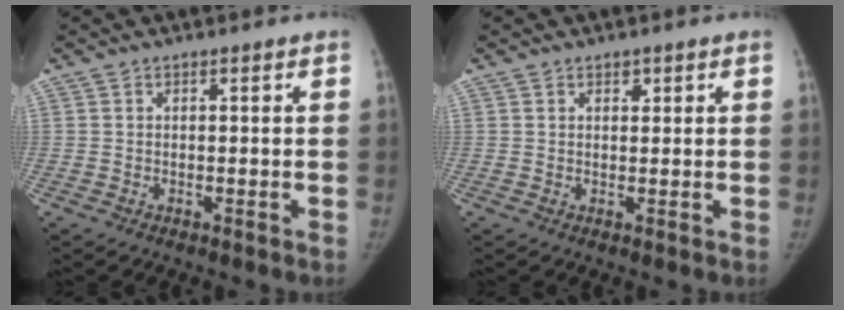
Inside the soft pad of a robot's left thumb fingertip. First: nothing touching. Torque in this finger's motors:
{"motor_torque": [0.09, 0.07, 0.15, -0.27, 0.03]}